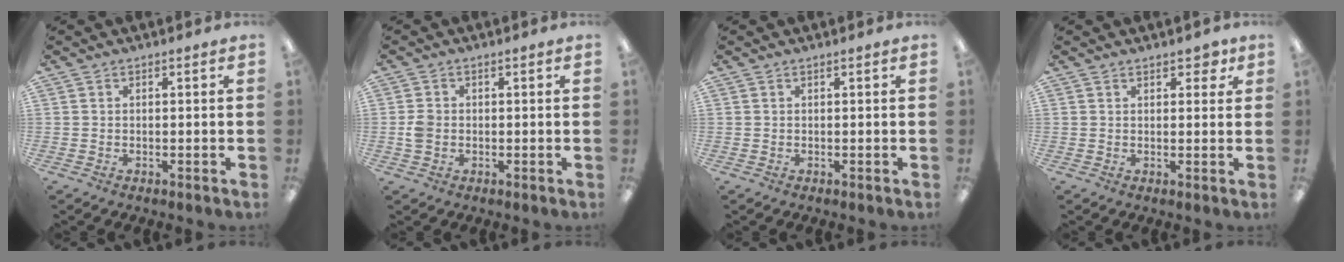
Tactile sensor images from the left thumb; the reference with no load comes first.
{"total": 3.0, "force": [-0.3, 2.4, 1.8], "torque": [-0.024, 0.001, -0.006]}
{"total": 0.0}
{"total": 3.1, "force": [2.0, 1.7, 1.7], "torque": [-0.012, -0.006, 0.031]}